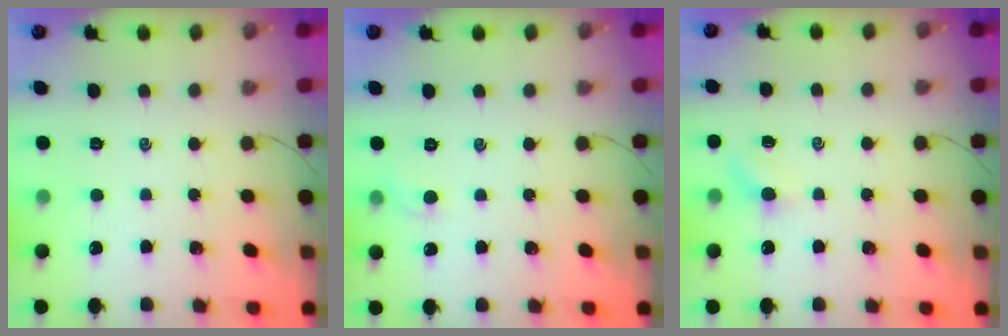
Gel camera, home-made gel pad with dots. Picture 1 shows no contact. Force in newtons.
{"total": 3.4, "press": 3.2, "slide": 1.1}
{"total": 3.5, "press": 3.3, "slide": 1.1}